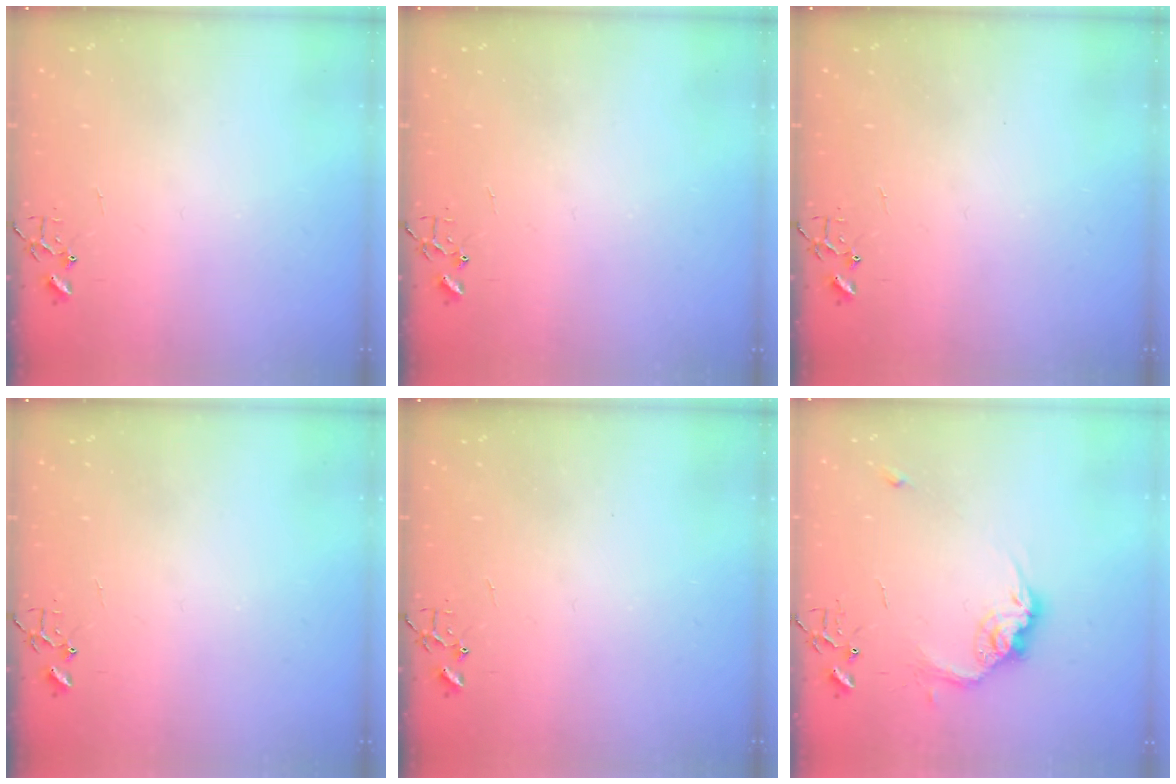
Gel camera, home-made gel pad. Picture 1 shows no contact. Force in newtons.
{"total": 0.0}
{"total": 0.0}
{"total": 0.0}
{"total": 0.0}
{"total": 12.4, "press": 12.4, "slide": 0.7}